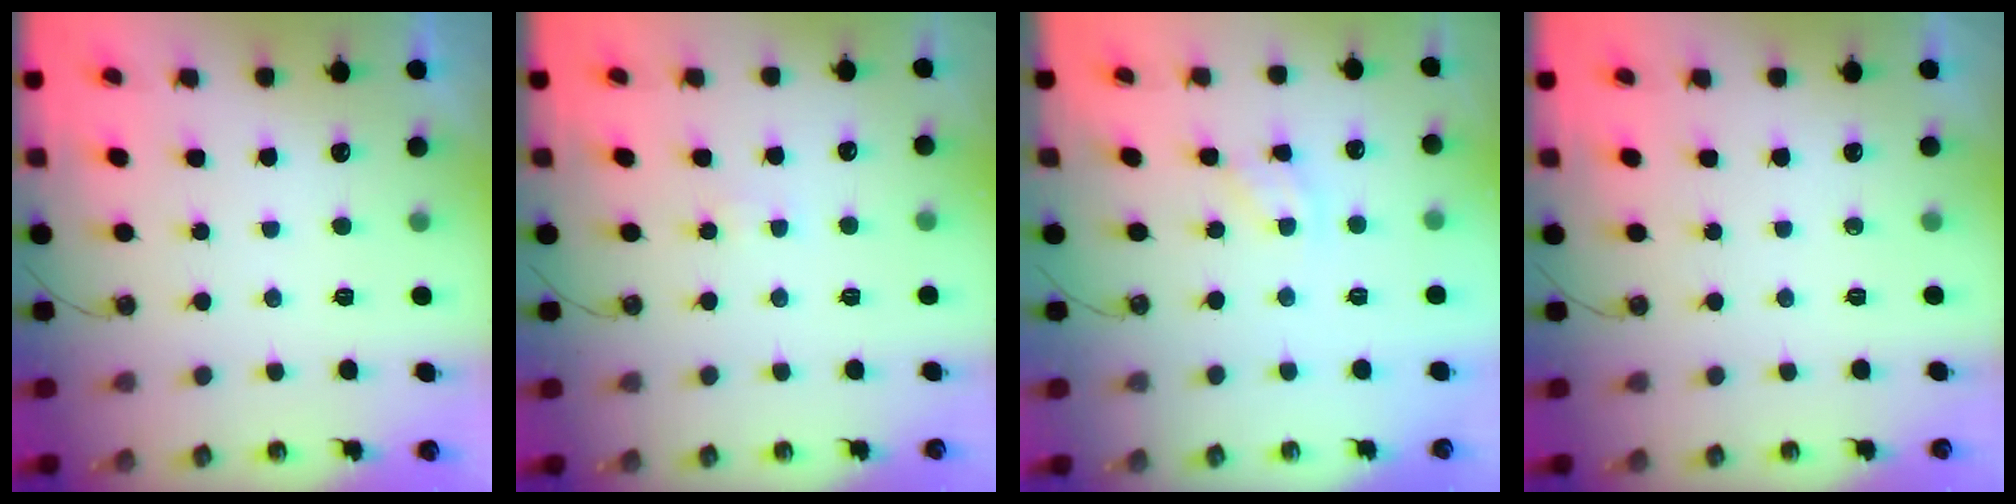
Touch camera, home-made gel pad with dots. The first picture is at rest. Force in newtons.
{"total": 1.7, "press": 1.7, "slide": 0.2}
{"total": 3.7, "press": 3.7, "slide": 0.3}
{"total": 0.0}